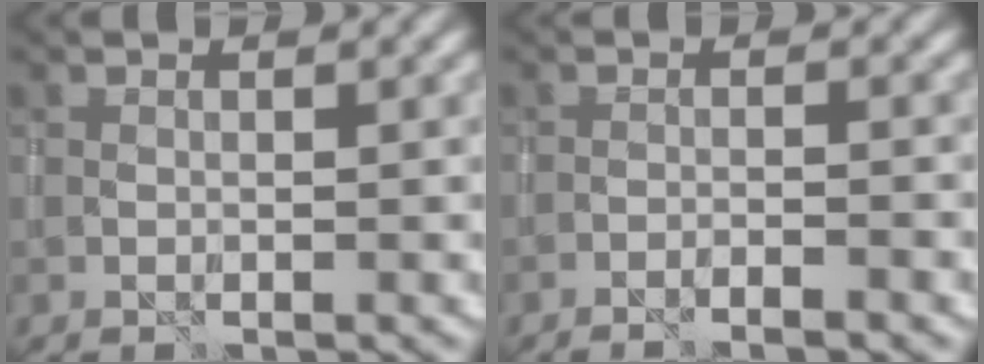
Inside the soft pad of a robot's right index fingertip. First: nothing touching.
{"total": 2.3, "force": [-1.8, 0.2, 1.4], "torque": [-0.025, 0.006, -0.036]}